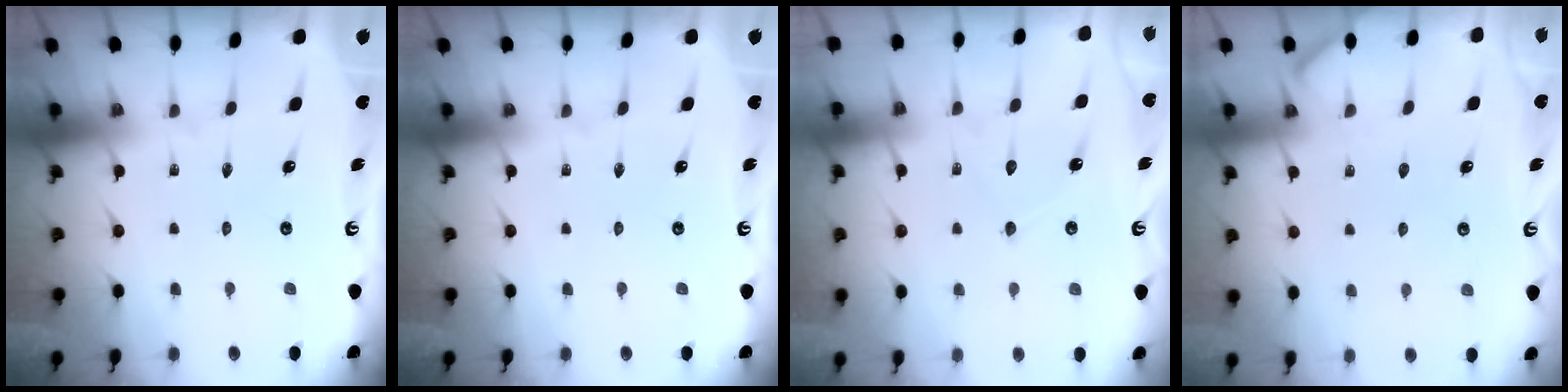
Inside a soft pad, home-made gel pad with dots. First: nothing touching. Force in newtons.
{"total": 0.0}
{"total": 6.5, "press": 6.5, "slide": 0.7}
{"total": 3.8, "press": 3.8, "slide": 0.6}